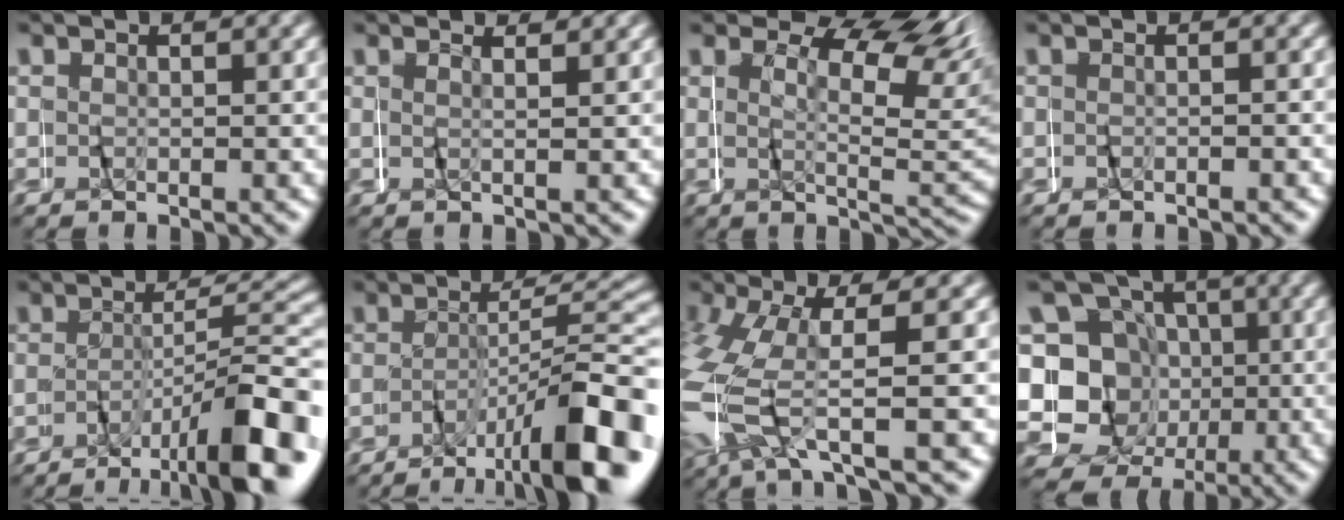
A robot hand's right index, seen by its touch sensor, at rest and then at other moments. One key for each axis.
{"total": 1.1, "fx": 0.3, "fy": -1.0, "fz": 0.4, "tx": -0.014, "ty": 0.002, "tz": 0.006}
{"total": 7.6, "fx": 1.5, "fy": 2.6, "fz": 7.0, "tx": -0.078, "ty": 0.002, "tz": 0.016}
{"total": 0.8, "fx": -0.8, "fy": -0.1, "fz": 0.3, "tx": -0.013, "ty": 0.002, "tz": -0.015}
{"total": 8.8, "fx": -5.9, "fy": 2.0, "fz": 6.2, "tx": -0.090, "ty": 0.002, "tz": -0.093}
{"total": 9.6, "fx": -6.3, "fy": 2.3, "fz": 7.0, "tx": -0.096, "ty": 0.003, "tz": -0.095}
{"total": 6.9, "fx": -1.8, "fy": 3.8, "fz": 5.4, "tx": -0.161, "ty": -0.023, "tz": -0.019}
{"total": 12.0, "fx": -0.6, "fy": 10.9, "fz": 5.0, "tx": -0.113, "ty": -0.031, "tz": -0.014}